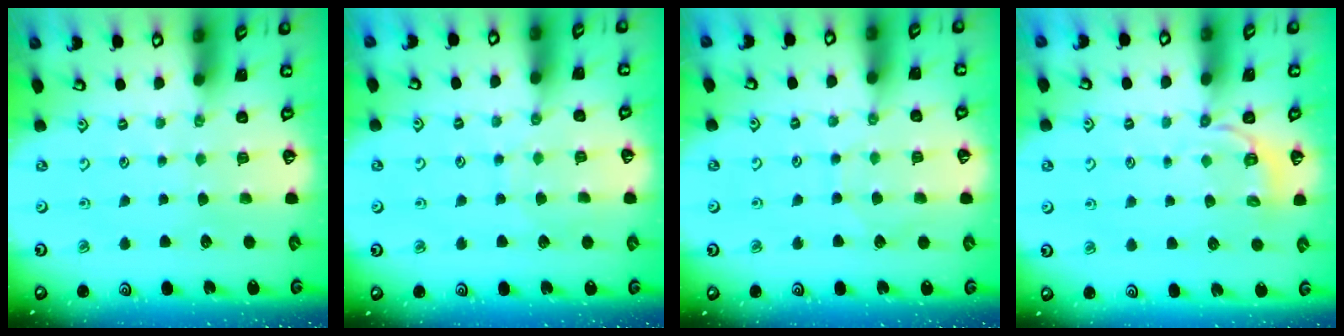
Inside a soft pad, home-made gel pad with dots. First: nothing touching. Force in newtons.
{"total": 6.3, "press": 6.2, "slide": 0.6}
{"total": 5.1, "press": 5.0, "slide": 0.5}
{"total": 5.3, "press": 4.8, "slide": 2.3}